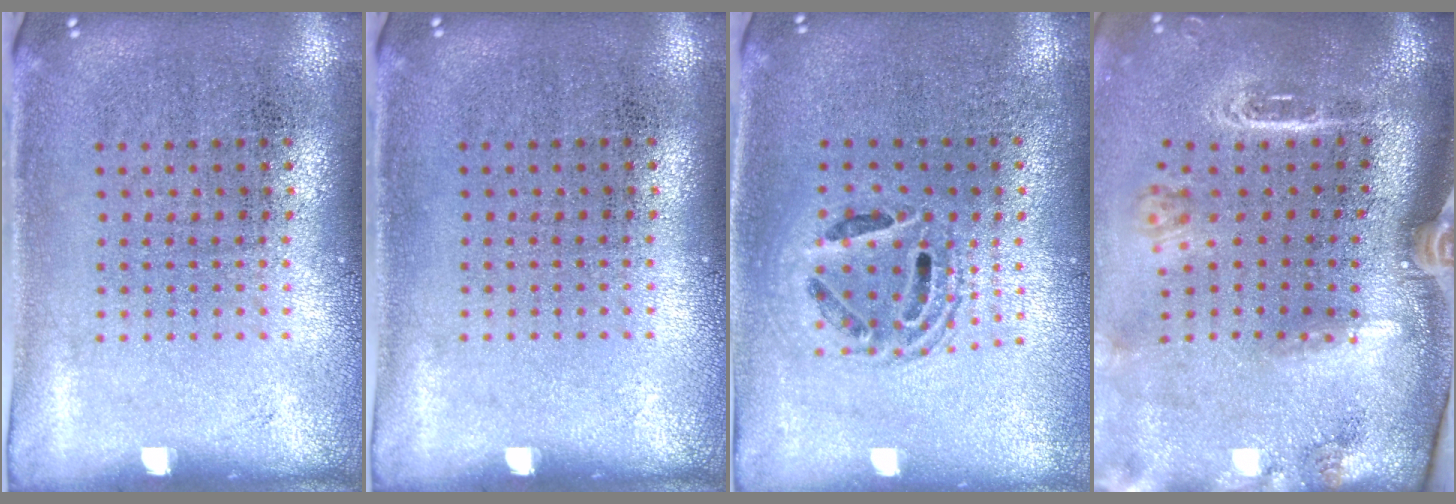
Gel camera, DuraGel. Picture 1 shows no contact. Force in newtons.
{"total": 0.0}
{"total": 1.3, "press": 1.2, "slide": 0.5}
{"total": 3.0, "press": 2.1, "slide": 2.1}